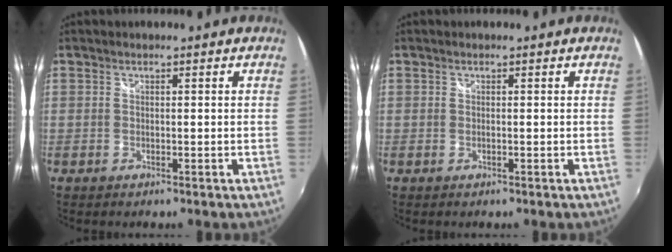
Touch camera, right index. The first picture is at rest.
{"total": 0.0}